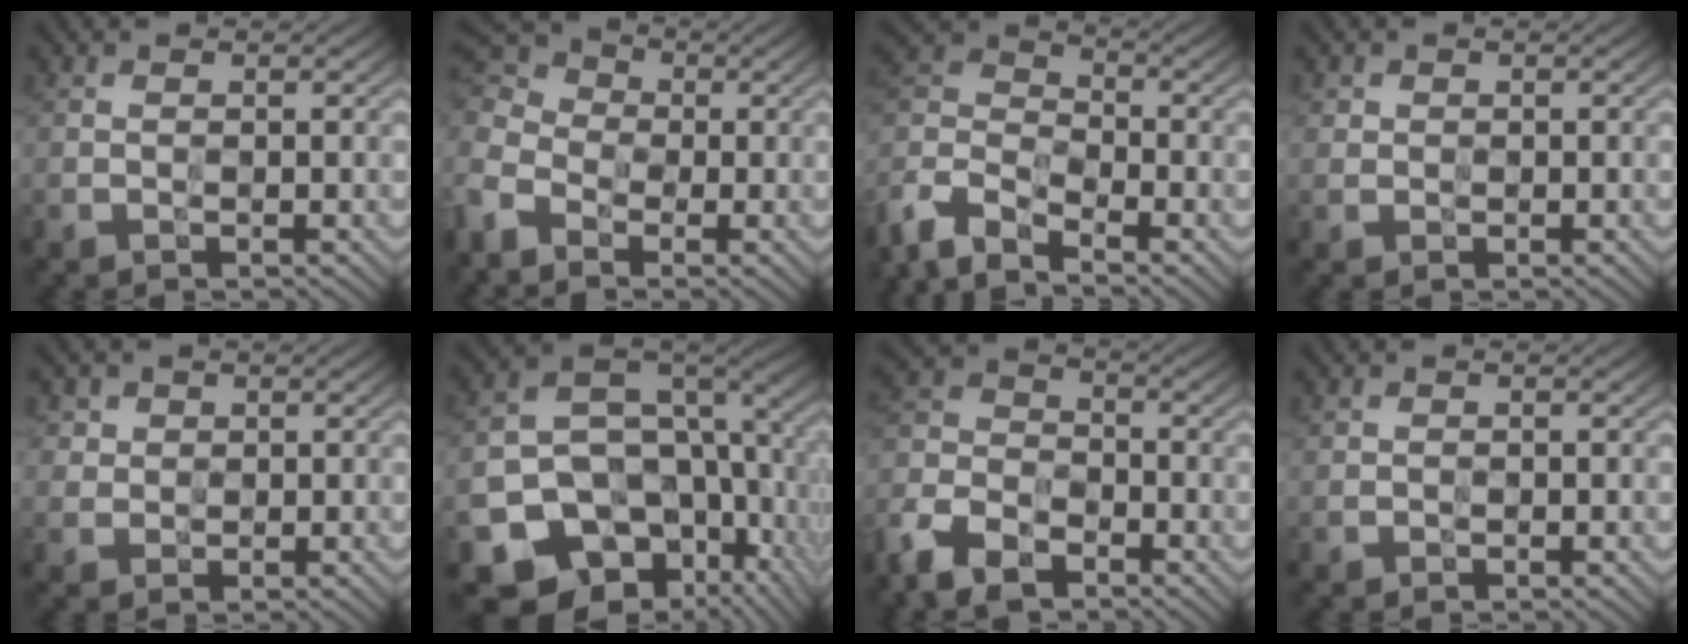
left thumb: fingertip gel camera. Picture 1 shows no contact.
{"total": 9.0, "force": [-4.0, 6.5, 4.7], "torque": [-0.161, -0.025, -0.078]}
{"total": 9.9, "force": [-7.9, 3.5, 4.8], "torque": [-0.118, -0.015, -0.176]}
{"total": 1.5, "force": [0.4, 1.4, 0.2], "torque": [-0.005, -0.008, 0.008]}
{"total": 3.3, "force": [1.4, 2.9, 0.7], "torque": [-0.034, -0.008, 0.035]}
{"total": 17.5, "force": [-4.6, 12.7, 11.2], "torque": [-0.213, -0.054, -0.031]}
{"total": 10.6, "force": [-7.2, 5.7, 5.3], "torque": [-0.140, -0.021, -0.163]}
{"total": 0.7, "force": [0.2, 0.6, 0.2], "torque": [-0.004, -0.004, 0.008]}